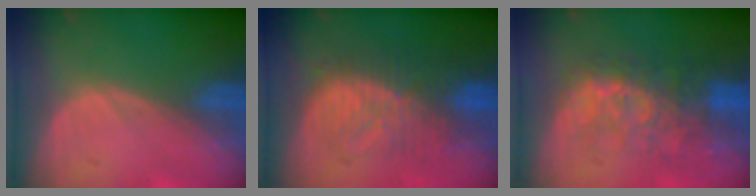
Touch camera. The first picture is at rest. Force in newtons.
{"total": 9.1, "press": 8.7, "slide": 2.7}
{"total": 9.9, "press": 8.5, "slide": 5.1}